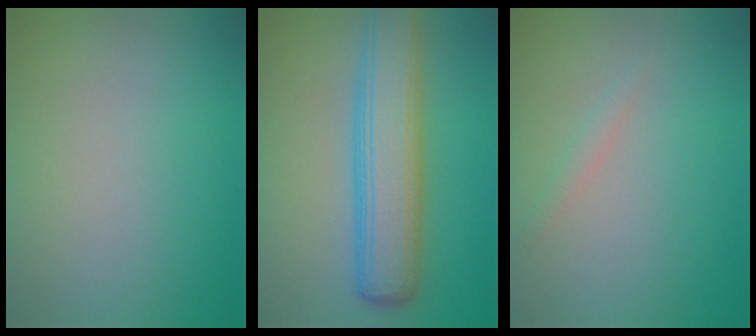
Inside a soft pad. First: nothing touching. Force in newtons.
{"total": 6.8, "press": 6.8, "slide": 0.2}
{"total": 0.8, "press": 0.8, "slide": 0.0}